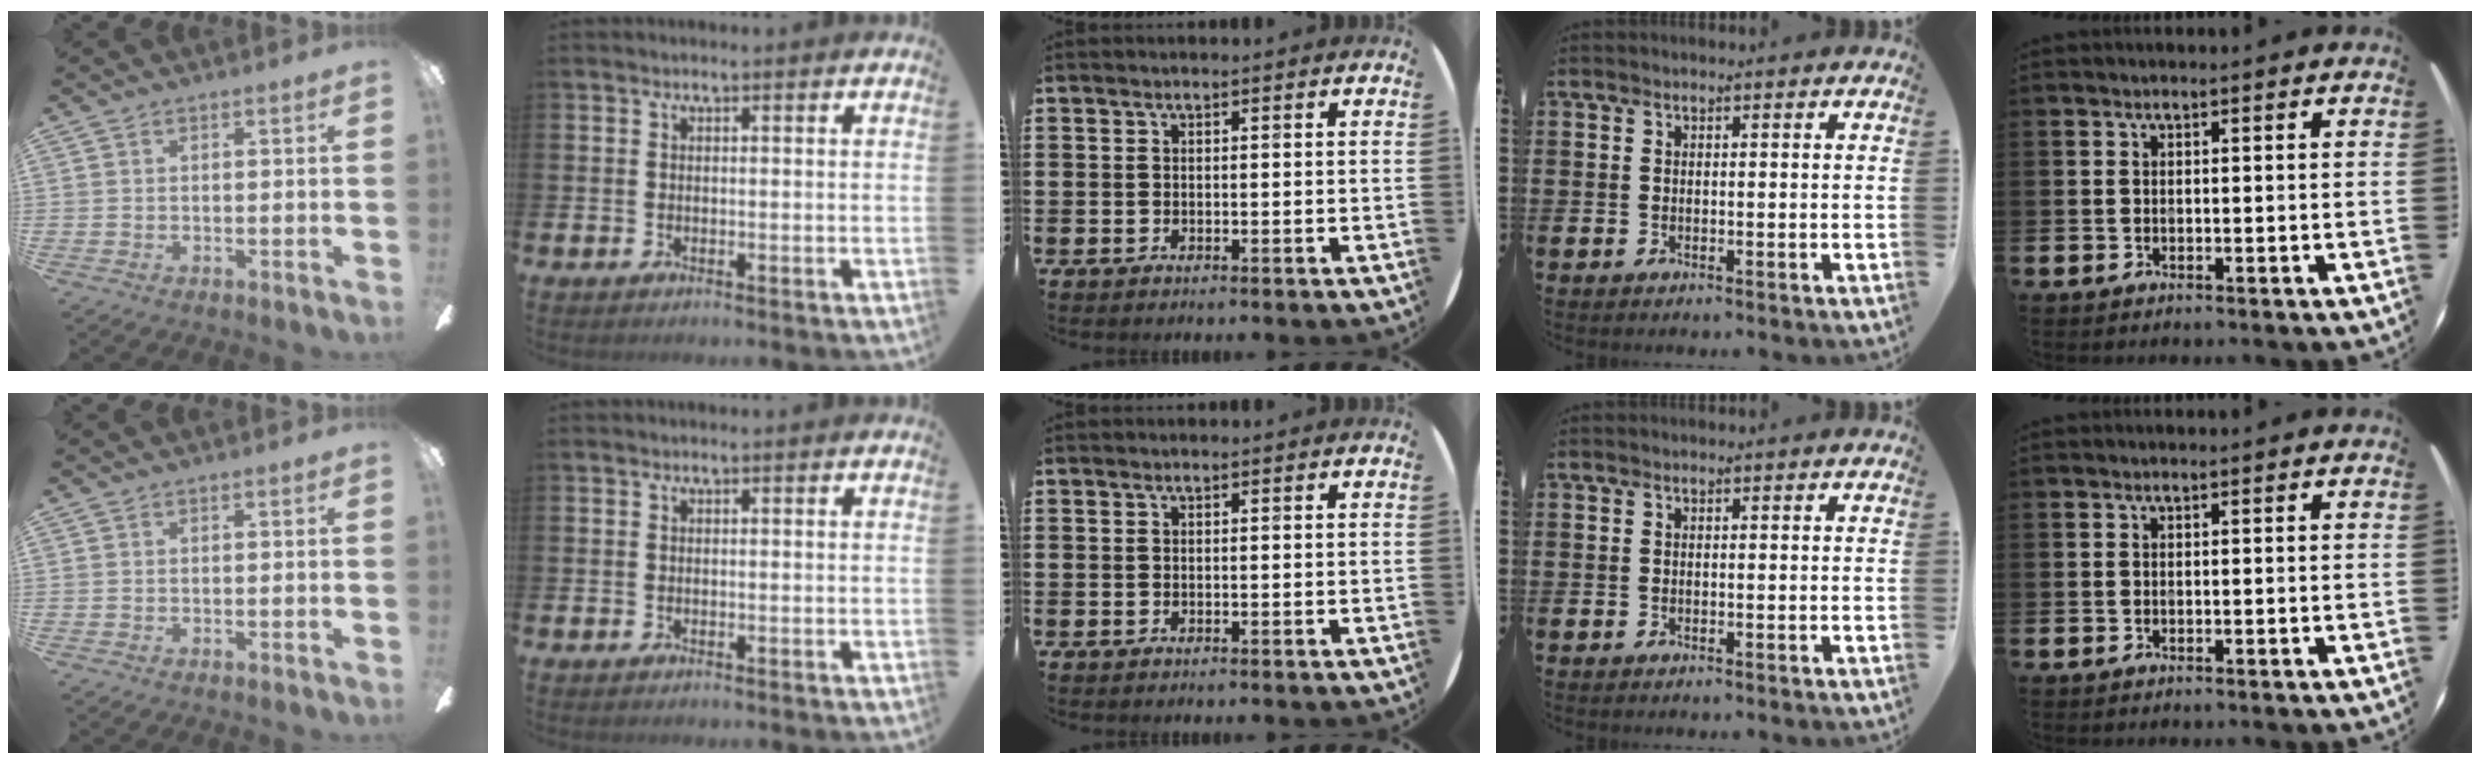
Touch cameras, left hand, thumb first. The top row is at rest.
{}